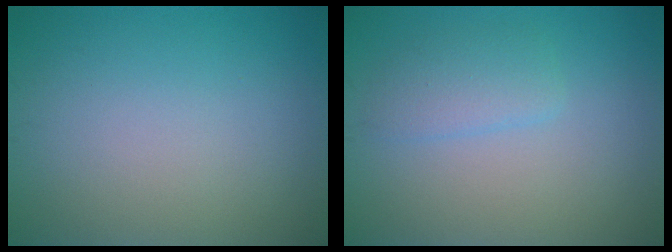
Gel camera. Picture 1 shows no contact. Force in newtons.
{"total": 2.1, "press": 2.1, "slide": 0.1}